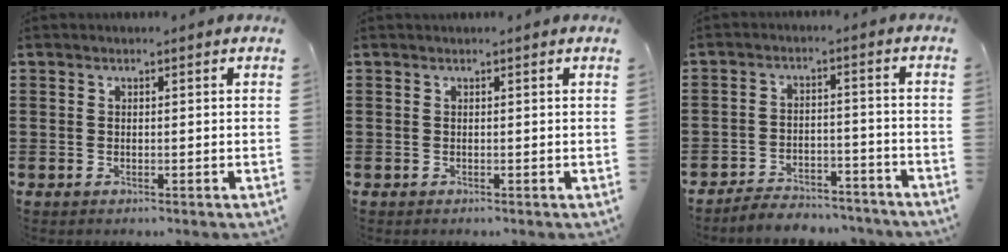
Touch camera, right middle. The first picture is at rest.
{"total": 0.0}
{"total": 4.4, "force": [-4.3, 0.6, 0.2], "torque": [-0.007, 0.011, -0.092]}